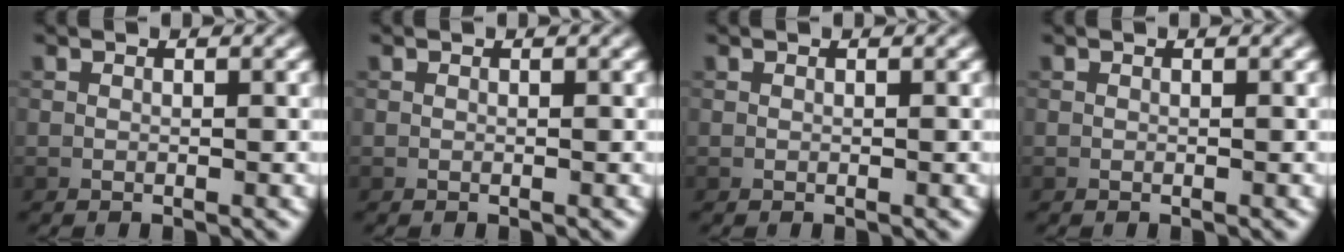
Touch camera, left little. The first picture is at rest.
{"total": 0.0}
{"total": 0.0}
{"total": 0.0}